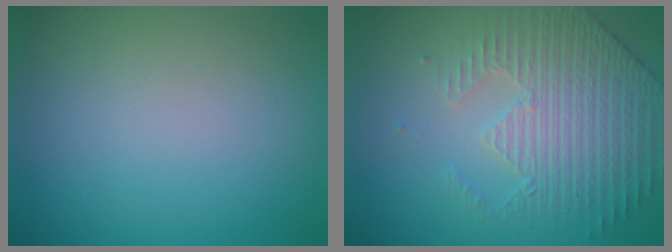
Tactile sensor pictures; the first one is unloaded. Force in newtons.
{"total": 4.4, "press": 3.6, "slide": 2.5}